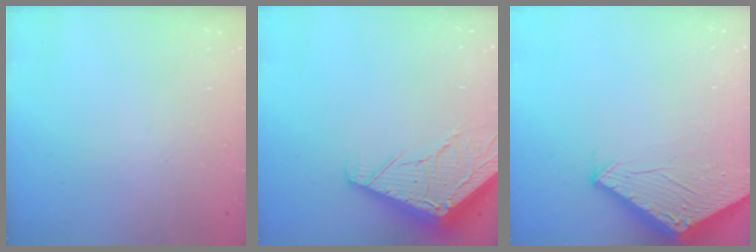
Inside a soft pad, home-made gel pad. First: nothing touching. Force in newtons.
{"total": 6.5, "press": 6.5, "slide": 0.7}
{"total": 2.8, "press": 2.8, "slide": 0.1}